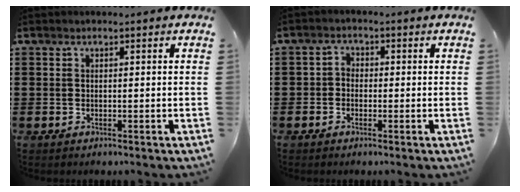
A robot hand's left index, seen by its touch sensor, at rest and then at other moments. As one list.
[{"total": 1.6, "force": [-1.0, 1.2, 0.4], "torque": [-0.012, 0.008, -0.022]}]